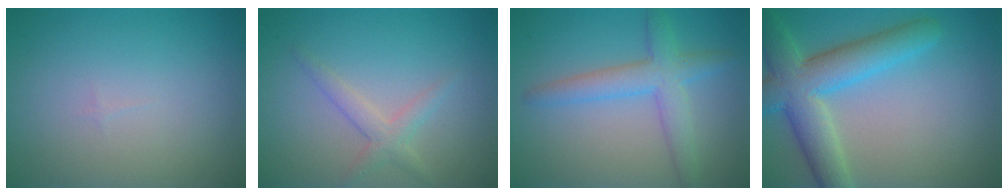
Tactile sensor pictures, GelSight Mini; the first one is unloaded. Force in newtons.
{"total": 2.0, "press": 2.0, "slide": 0.1}
{"total": 4.0, "press": 4.0, "slide": 0.3}
{"total": 7.3, "press": 7.3, "slide": 0.3}